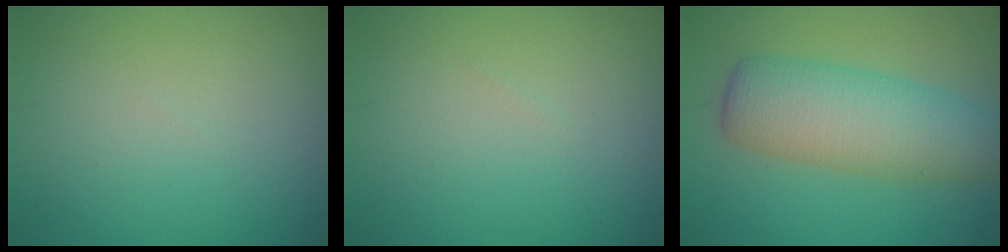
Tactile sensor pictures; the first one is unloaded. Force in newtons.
{"total": 0.0}
{"total": 7.0, "press": 7.0, "slide": 0.2}